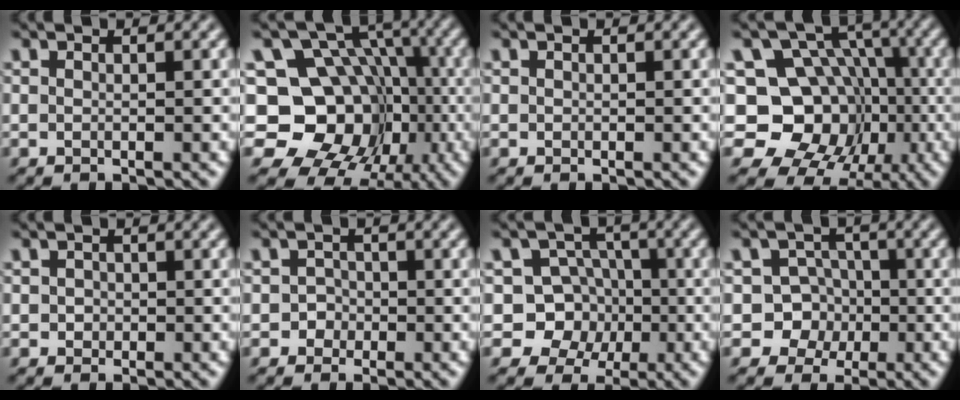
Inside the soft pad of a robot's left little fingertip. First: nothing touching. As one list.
[{"total": 12.1, "force": [-2.9, 10.2, 6.0], "torque": [-0.102, -0.002, -0.072]}, {"total": 0.0}, {"total": 10.7, "force": [-2.5, 9.0, 5.2], "torque": [-0.085, 0.002, -0.068]}, {"total": 0.9, "force": [-0.2, 0.8, 0.3], "torque": [-0.001, -0.001, -0.005]}, {"total": 1.7, "force": [-0.7, 1.5, 0.2], "torque": [0.015, 0.004, -0.019]}, {"total": 7.8, "force": [-1.8, 7.2, 2.4], "torque": [-0.025, 0.027, -0.064]}, {"total": 6.7, "force": [-2.1, 6.2, 1.5], "torque": [-0.010, 0.019, -0.063]}]